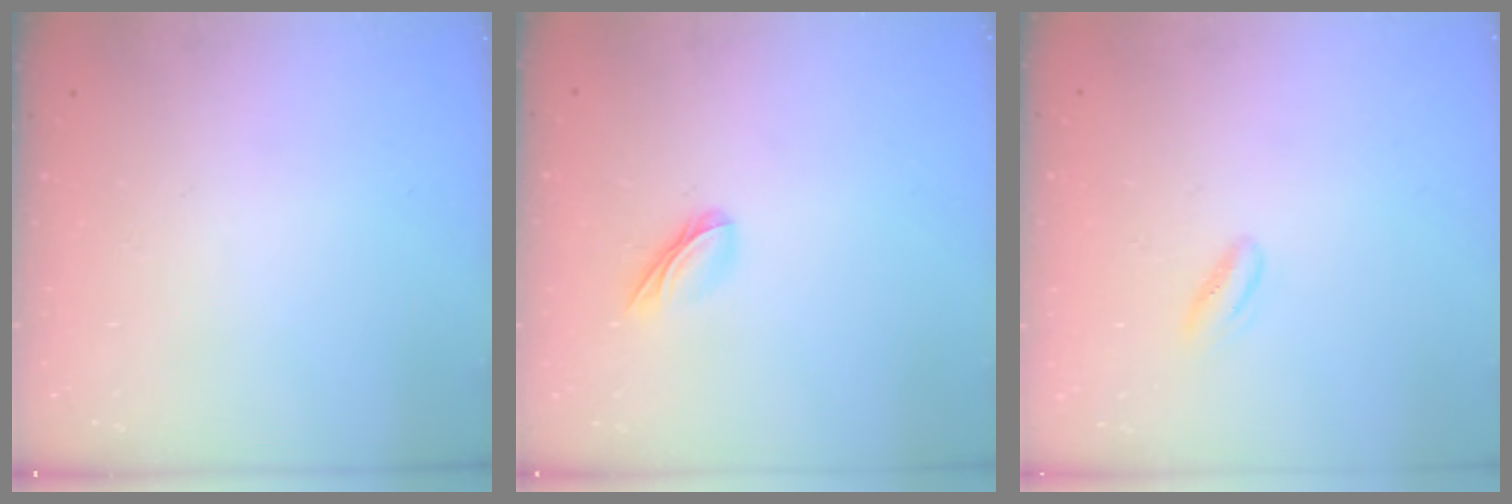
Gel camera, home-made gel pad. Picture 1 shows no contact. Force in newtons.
{"total": 4.5, "press": 4.5, "slide": 0.2}
{"total": 3.5, "press": 3.4, "slide": 0.9}